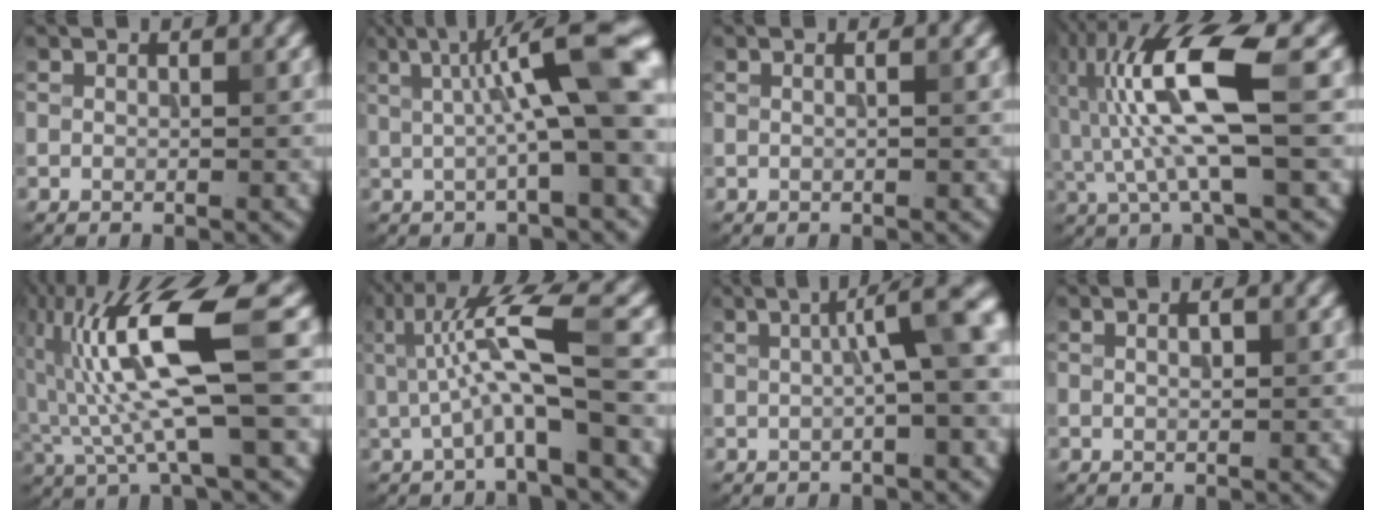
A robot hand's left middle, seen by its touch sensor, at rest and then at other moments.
{"total": 10.0, "force": [2.0, 1.9, 9.6], "torque": [-0.126, 0.011, 0.029]}
{"total": 1.0, "force": [0.3, 0.5, 0.8], "torque": [-0.004, -0.005, -0.007]}
{"total": 9.4, "force": [0.5, 2.0, 9.2], "torque": [-0.191, 0.013, 0.011]}
{"total": 10.7, "force": [1.2, 2.2, 10.4], "torque": [-0.203, 0.011, 0.027]}
{"total": 6.7, "force": [0.5, 1.1, 6.6], "torque": [-0.126, 0.012, 0.006]}
{"total": 6.4, "force": [1.0, 1.4, 6.2], "torque": [-0.075, 0.018, 0.008]}
{"total": 0.8, "force": [0.2, 0.2, 0.8], "torque": [-0.014, 0.003, 0.004]}